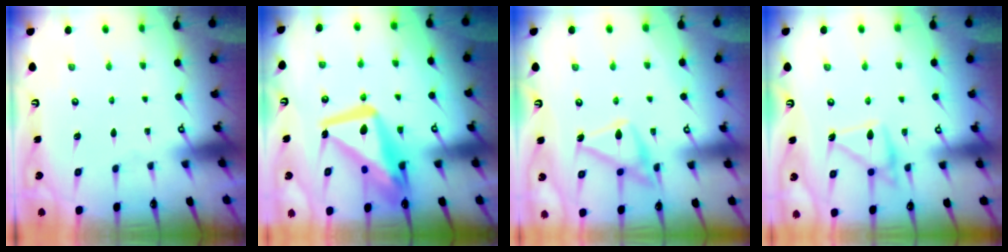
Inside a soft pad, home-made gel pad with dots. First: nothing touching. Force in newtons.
{"total": 15.4, "press": 15.4, "slide": 1.4}
{"total": 16.5, "press": 16.5, "slide": 1.1}
{"total": 16.1, "press": 16.0, "slide": 1.1}